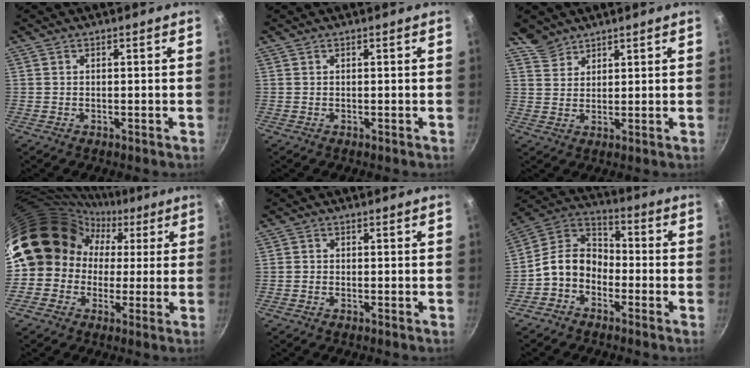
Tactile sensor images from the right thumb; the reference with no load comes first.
{"total": 0.0}
{"total": 4.0, "force": [3.4, 2.1, 0.1], "torque": [0.012, 0.000, 0.068]}
{"total": 16.1, "force": [1.0, 14.6, 6.6], "torque": [-0.059, 0.056, 0.001]}
{"total": 0.8, "force": [-0.6, 0.5, 0.4], "torque": [-0.012, 0.004, -0.015]}
{"total": 10.3, "force": [-3.6, 7.6, 5.9], "torque": [-0.081, 0.058, -0.096]}